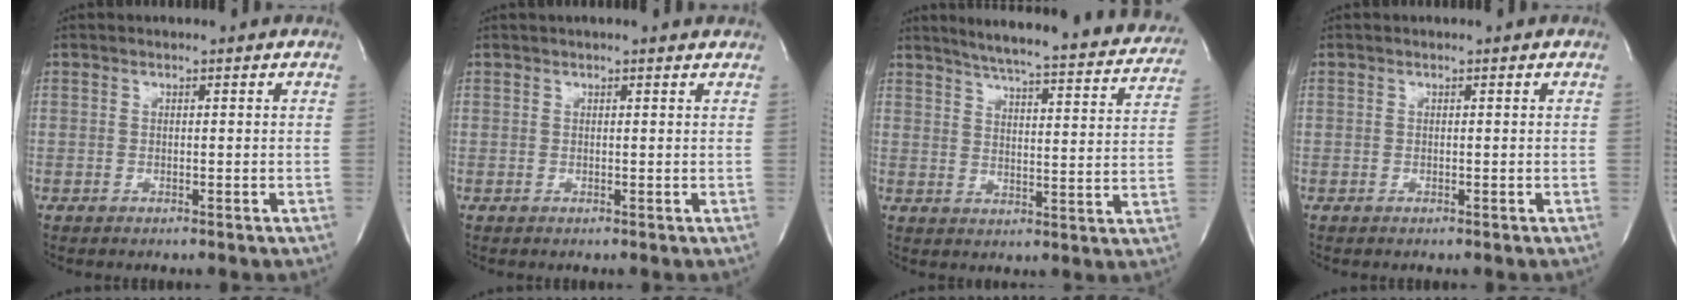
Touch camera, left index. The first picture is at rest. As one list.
[{"total": 4.3, "force": [3.9, 0.3, 1.7], "torque": [-0.025, 0.021, 0.040]}, {"total": 25.4, "force": [23.0, 2.6, 10.4], "torque": [-0.153, -0.056, 0.275]}, {"total": 0.0}]